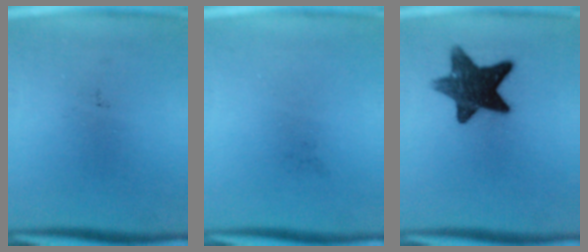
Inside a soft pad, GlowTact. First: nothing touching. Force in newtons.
{"total": 0.0}
{"total": 12.3}